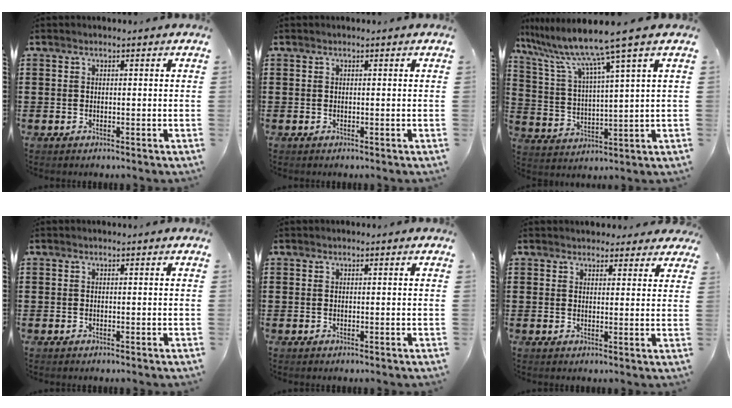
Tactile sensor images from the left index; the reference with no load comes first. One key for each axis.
{"total": 0.0}
{"total": 9.8, "fx": 7.4, "fy": -1.2, "fz": 6.2, "tx": -0.149, "ty": -0.043, "tz": 0.117}
{"total": 0.0}
{"total": 0.0}
{"total": 3.0, "fx": 2.8, "fy": 1.0, "fz": 0.5, "tx": -0.010, "ty": -0.006, "tz": 0.051}